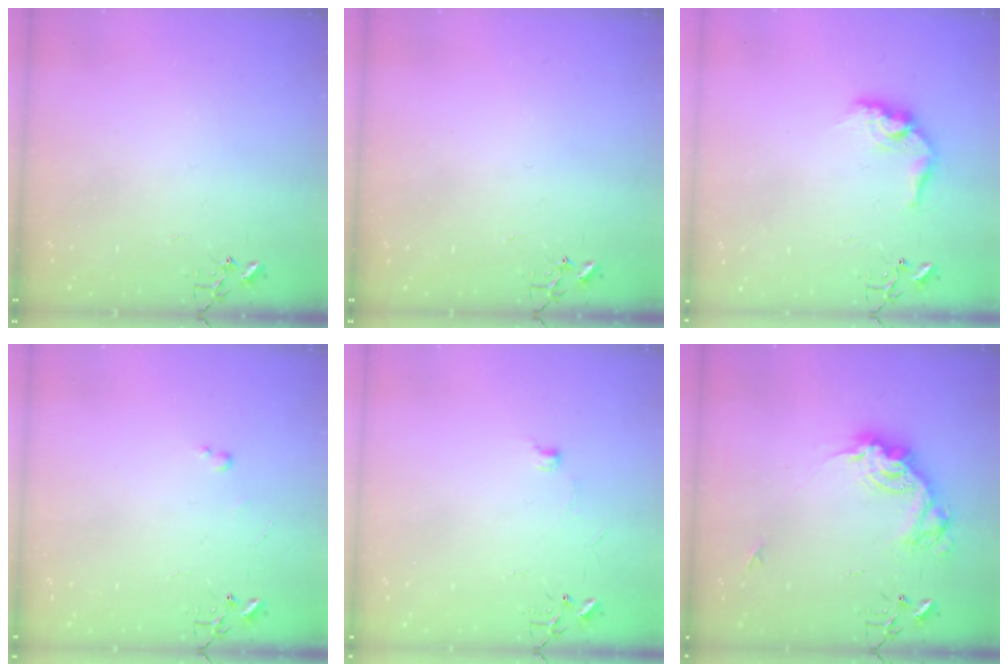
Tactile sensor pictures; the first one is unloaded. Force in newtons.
{"total": 0.0}
{"total": 12.4, "press": 12.4, "slide": 0.6}
{"total": 2.4, "press": 2.3, "slide": 0.4}
{"total": 5.6, "press": 5.6, "slide": 0.7}
{"total": 17.6, "press": 17.6, "slide": 1.0}